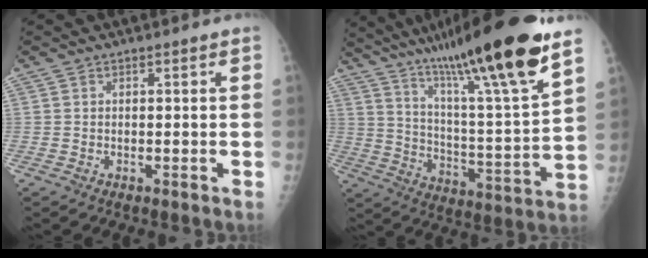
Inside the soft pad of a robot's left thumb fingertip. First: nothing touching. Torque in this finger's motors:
{"motor_torque": [1.65, -0.28, 1.44, -1.33, 0.32]}